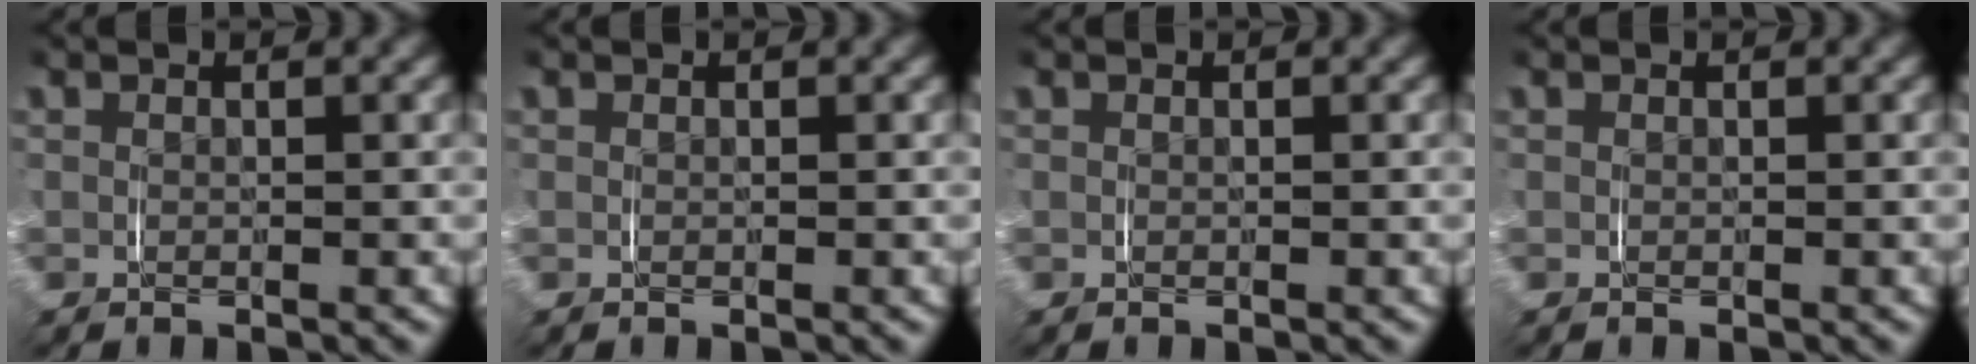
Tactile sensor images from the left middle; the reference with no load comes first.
{"total": 0.0}
{"total": 0.0}
{"total": 0.0}